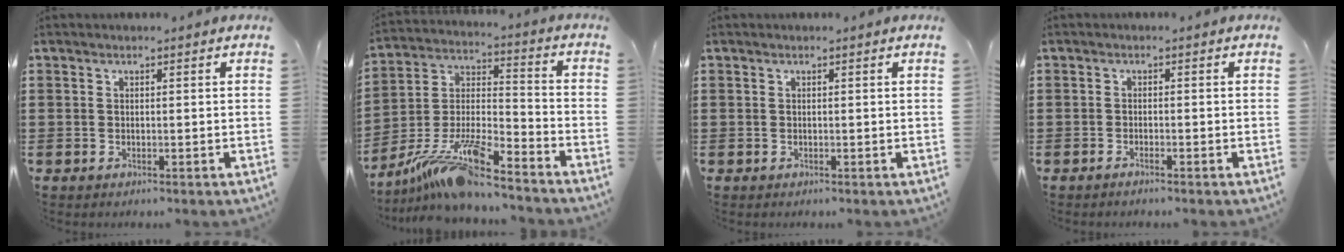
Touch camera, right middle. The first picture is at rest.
{"total": 13.6, "force": [-11.1, 1.6, 7.7], "torque": [-0.157, 0.013, -0.214]}
{"total": 0.0}
{"total": 0.9, "force": [-0.7, -0.1, 0.5], "torque": [-0.010, -0.005, -0.012]}